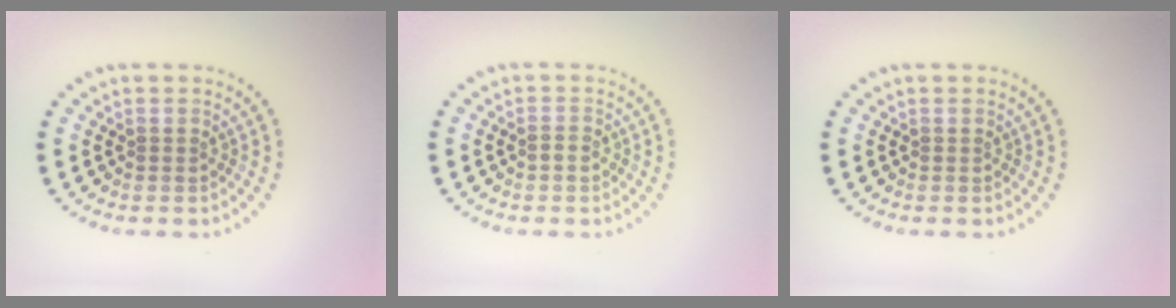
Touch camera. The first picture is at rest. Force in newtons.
{"total": 0.8, "press": 0.8, "slide": 0.1}
{"total": 0.0}